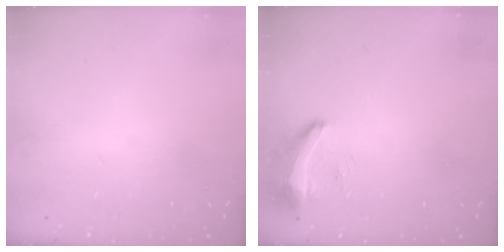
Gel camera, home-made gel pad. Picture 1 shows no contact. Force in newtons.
{"total": 9.2, "press": 8.9, "slide": 2.4}